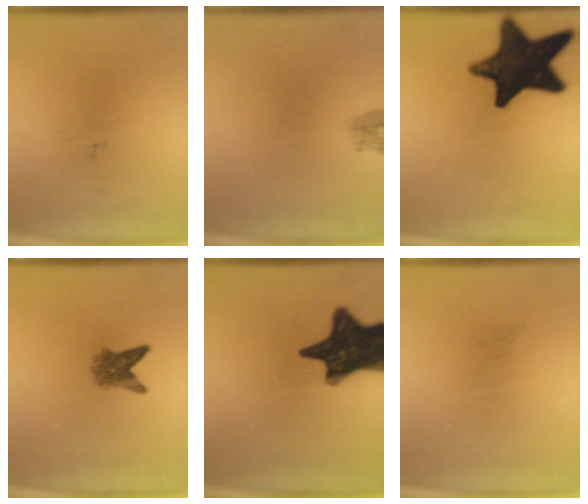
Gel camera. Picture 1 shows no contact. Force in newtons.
{"total": 1.1}
{"total": 17.0}
{"total": 3.5}
{"total": 16.5}
{"total": 0.0}